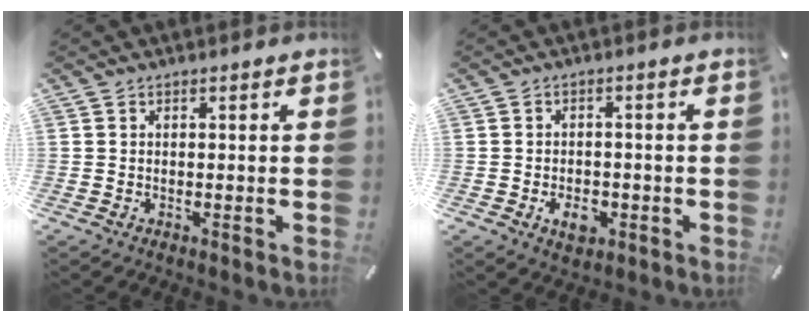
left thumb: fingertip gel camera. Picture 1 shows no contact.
{"total": 5.0, "force": [-2.0, 3.3, 3.2], "torque": [-0.057, 0.002, -0.036]}